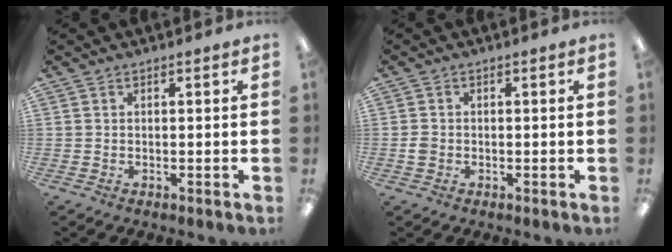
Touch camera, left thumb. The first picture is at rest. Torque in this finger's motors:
{"motor_torque": [-0.11, 0.10, 0.05, -0.06, 0.00]}